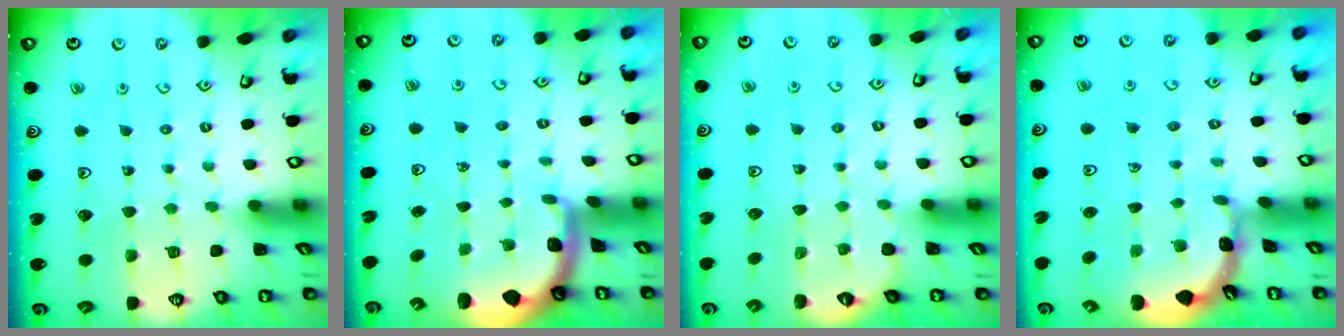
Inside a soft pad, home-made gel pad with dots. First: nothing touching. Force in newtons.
{"total": 1.6, "press": 1.6, "slide": 0.2}
{"total": 2.1, "press": 1.0, "slide": 1.8}
{"total": 1.6, "press": 1.6, "slide": 0.3}